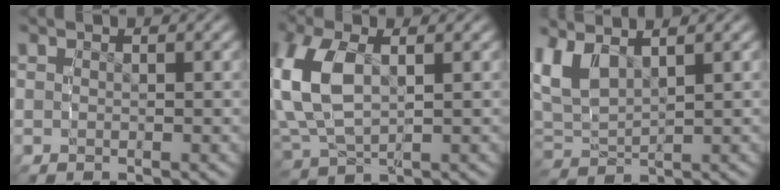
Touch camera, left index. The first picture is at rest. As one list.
[{"total": 7.0, "force": [1.4, 4.8, 4.8], "torque": [-0.141, -0.010, 0.038]}, {"total": 5.9, "force": [1.9, 4.4, 3.4], "torque": [-0.112, -0.008, 0.040]}]